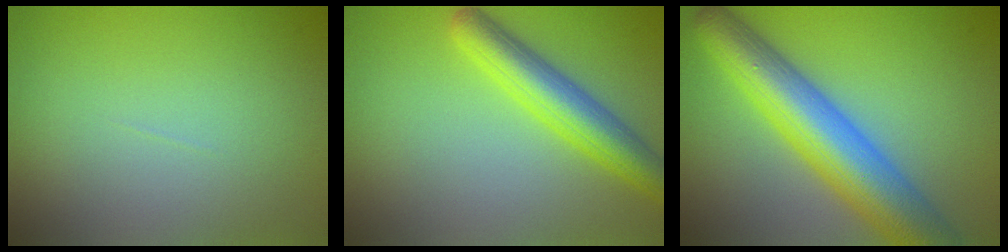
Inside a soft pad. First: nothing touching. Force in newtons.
{"total": 4.9, "press": 4.9, "slide": 0.2}
{"total": 9.5, "press": 9.5, "slide": 0.4}